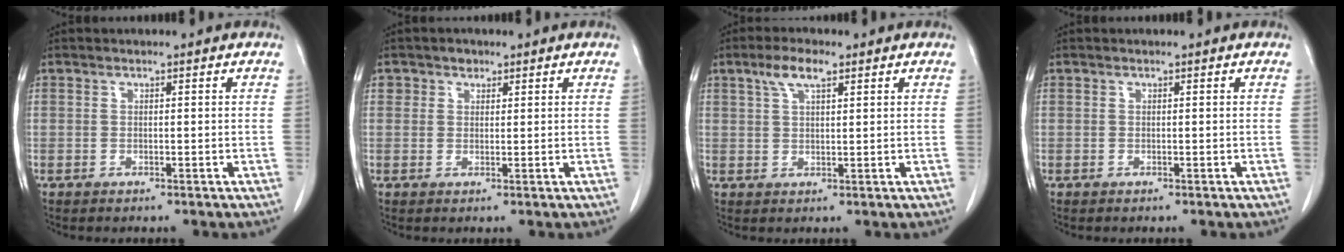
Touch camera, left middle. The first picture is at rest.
{"total": 1.7, "force": [1.0, 1.3, 0.2], "torque": [0.003, 0.000, 0.012]}
{"total": 4.3, "force": [2.6, 1.1, 3.3], "torque": [-0.070, 0.009, 0.053]}
{"total": 0.0}